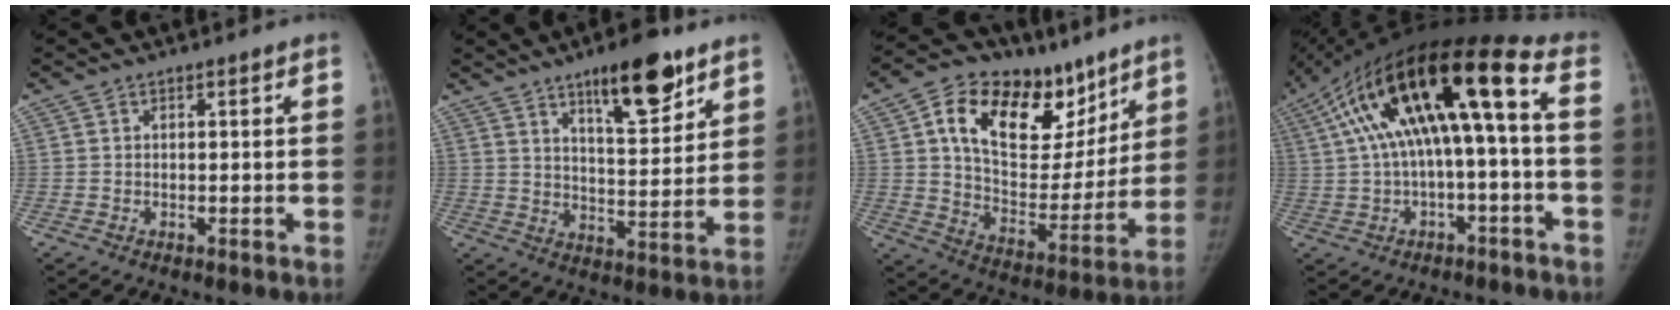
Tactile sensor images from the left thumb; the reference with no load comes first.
{"total": 13.4, "force": [8.4, 4.2, 9.5], "torque": [-0.113, -0.050, 0.132]}
{"total": 24.5, "force": [12.3, 14.3, 15.6], "torque": [-0.199, -0.028, 0.206]}
{"total": 19.9, "force": [2.2, 5.7, 18.9], "torque": [-0.350, 0.070, 0.039]}